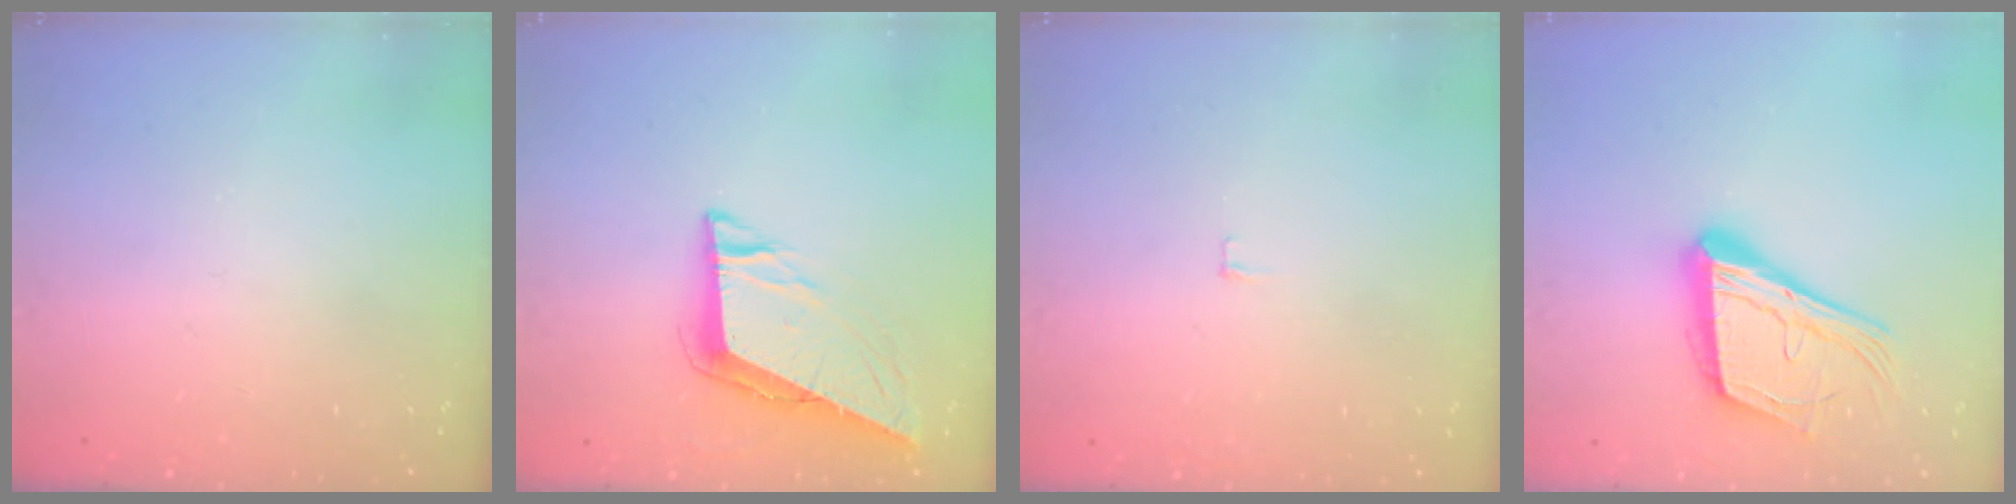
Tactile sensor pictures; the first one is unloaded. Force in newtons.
{"total": 8.7, "press": 8.4, "slide": 2.1}
{"total": 3.4, "press": 3.4, "slide": 0.3}
{"total": 18.8, "press": 18.5, "slide": 3.2}